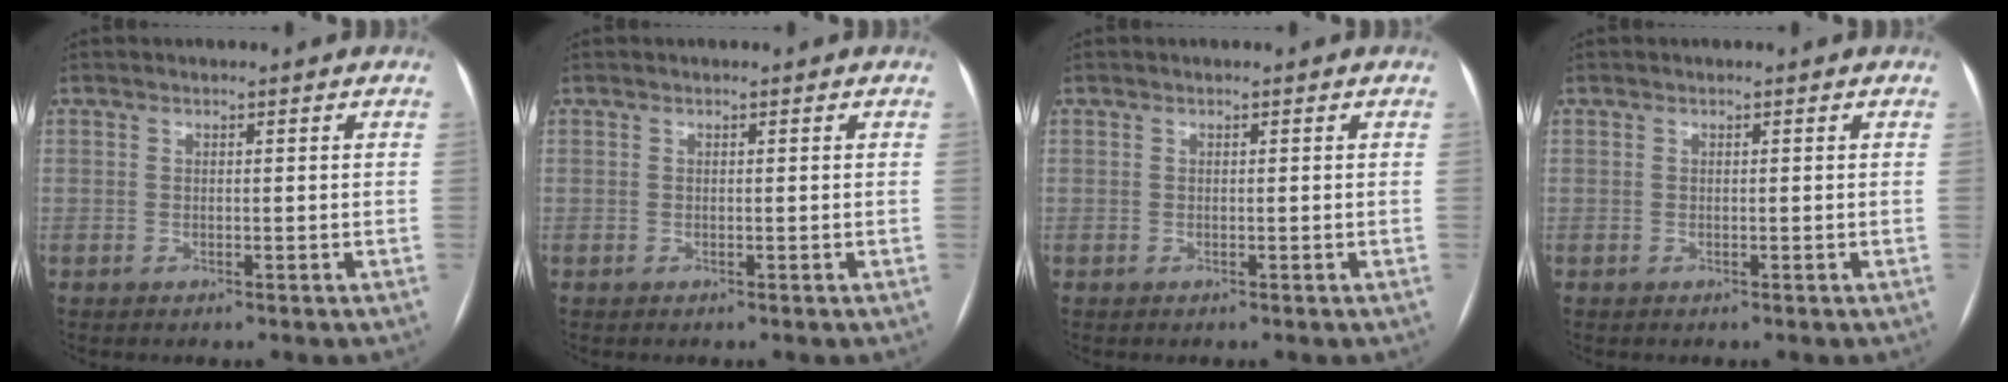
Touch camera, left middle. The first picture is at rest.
{"total": 0.0}
{"total": 0.0}
{"total": 0.0}